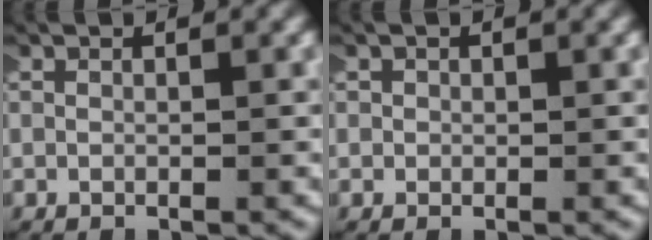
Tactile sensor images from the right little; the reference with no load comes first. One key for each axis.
{"total": 0.6, "fx": -0.1, "fy": 0.5, "fz": -0.3, "tx": 0.000, "ty": 0.000, "tz": -0.005}